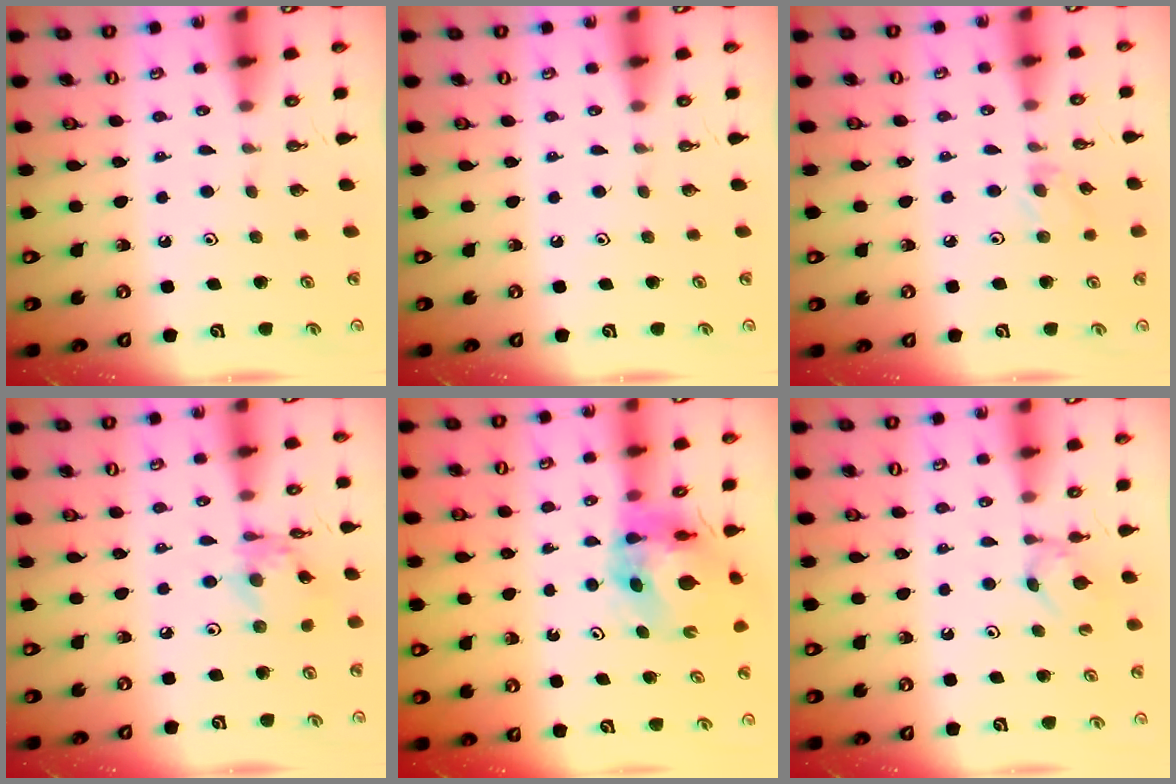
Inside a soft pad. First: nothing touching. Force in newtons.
{"total": 0.0}
{"total": 4.6, "press": 4.5, "slide": 0.6}
{"total": 7.1, "press": 7.1, "slide": 0.4}
{"total": 11.5, "press": 11.4, "slide": 1.3}
{"total": 3.0, "press": 2.9, "slide": 0.5}